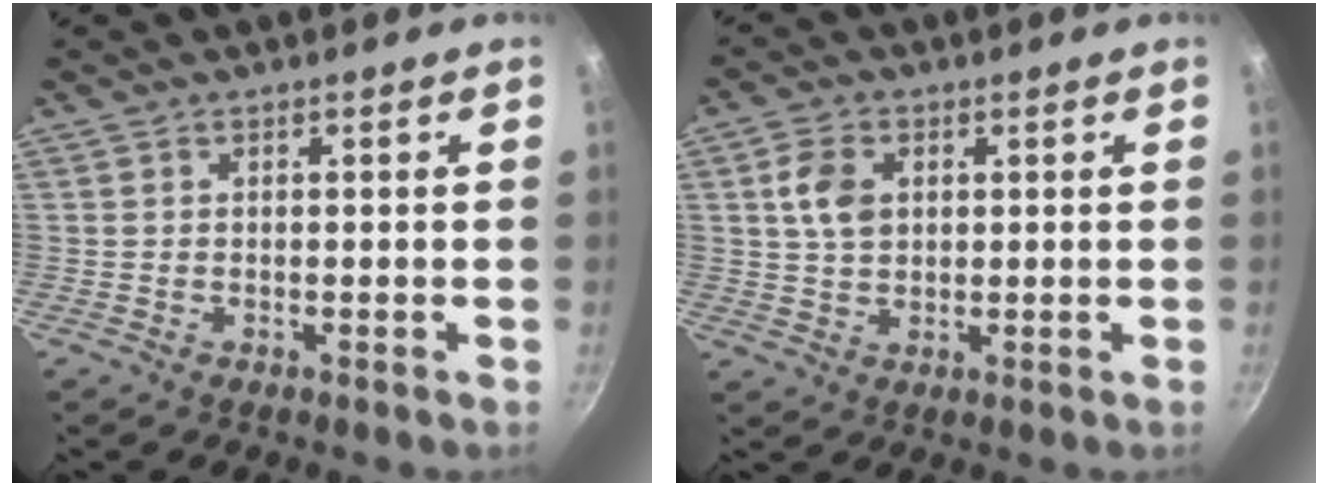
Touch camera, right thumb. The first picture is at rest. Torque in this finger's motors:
{"motor_torque": [-0.24, 0.92, 0.55, -0.68, 0.02]}